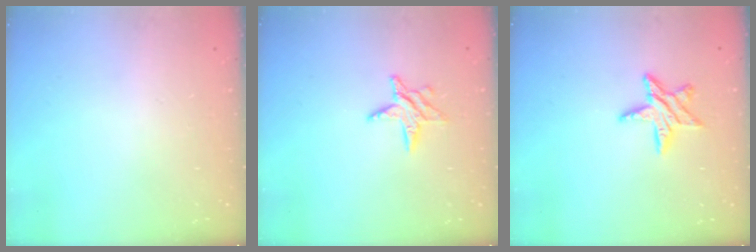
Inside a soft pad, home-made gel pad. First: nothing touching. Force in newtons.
{"total": 6.5, "press": 6.5, "slide": 0.1}
{"total": 9.4, "press": 9.3, "slide": 0.6}